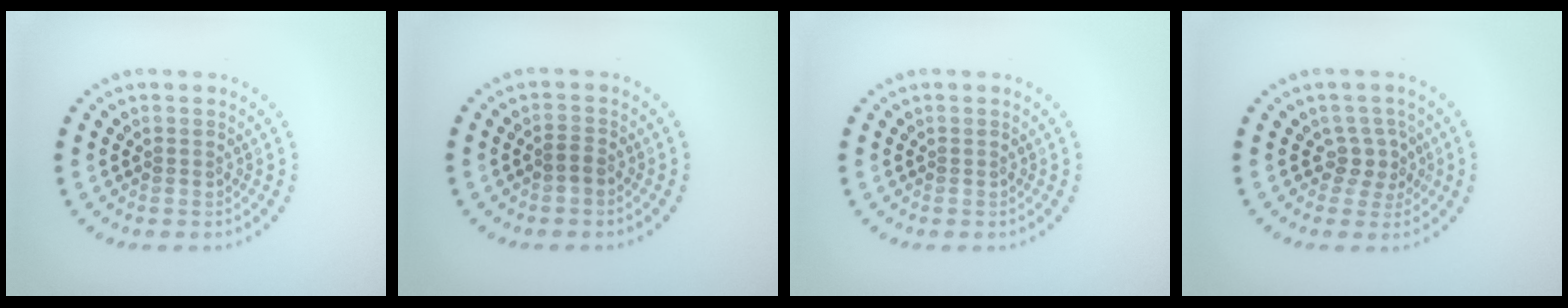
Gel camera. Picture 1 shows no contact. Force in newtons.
{"total": 1.1, "press": 0.9, "slide": 0.6}
{"total": 0.0}
{"total": 2.2, "press": 1.7, "slide": 1.5}